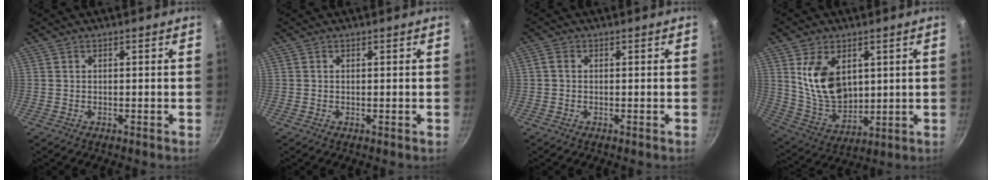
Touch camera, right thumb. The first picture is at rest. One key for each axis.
{"total": 0.0}
{"total": 1.3, "fx": 0.0, "fy": 1.1, "fz": 0.8, "tx": -0.016, "ty": 0.006, "tz": -0.001}
{"total": 13.5, "fx": 3.9, "fy": 8.8, "fz": 9.4, "tx": -0.144, "ty": -0.033, "tz": 0.091}